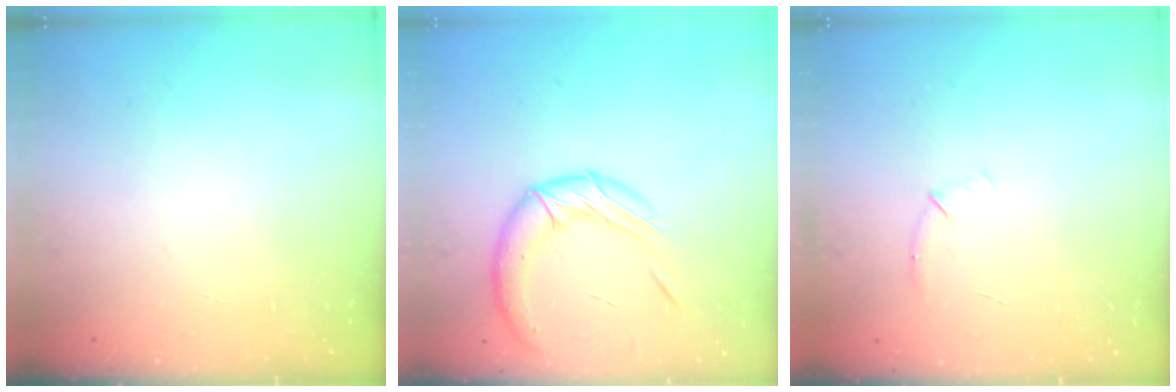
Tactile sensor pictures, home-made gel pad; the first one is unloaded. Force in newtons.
{"total": 14.7, "press": 14.5, "slide": 2.0}
{"total": 5.5, "press": 5.2, "slide": 1.6}